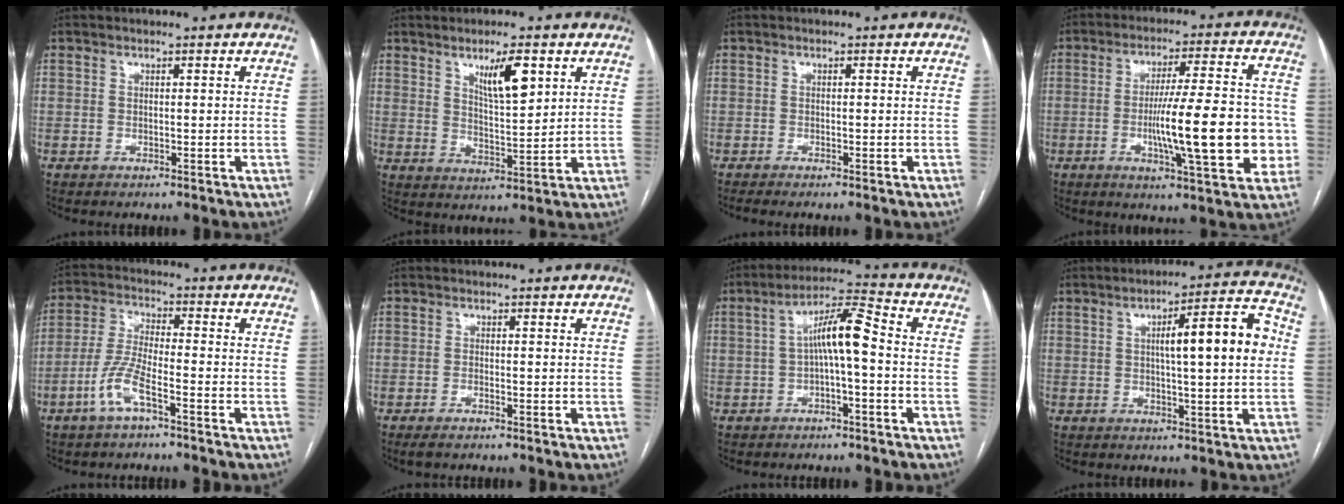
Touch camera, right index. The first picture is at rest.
{"total": 7.0, "force": [3.6, 1.3, 5.9], "torque": [-0.104, -0.007, 0.066]}
{"total": 1.6, "force": [-1.3, -0.3, 0.9], "torque": [-0.012, -0.001, -0.019]}
{"total": 15.8, "force": [-2.7, 2.4, 15.4], "torque": [-0.236, 0.008, -0.038]}
{"total": 6.8, "force": [-3.5, 1.2, 5.7], "torque": [-0.131, 0.004, -0.070]}
{"total": 2.0, "force": [-1.5, 0.4, 1.3], "torque": [-0.020, -0.003, -0.021]}
{"total": 7.7, "force": [-0.3, 1.0, 7.6], "torque": [-0.136, 0.030, -0.008]}
{"total": 11.0, "force": [1.4, 1.0, 10.8], "torque": [-0.154, 0.023, 0.018]}